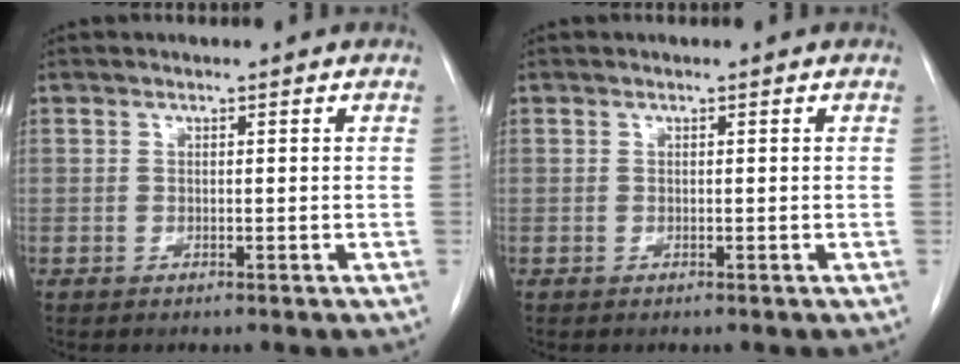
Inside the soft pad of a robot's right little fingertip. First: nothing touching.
{"total": 0.0}